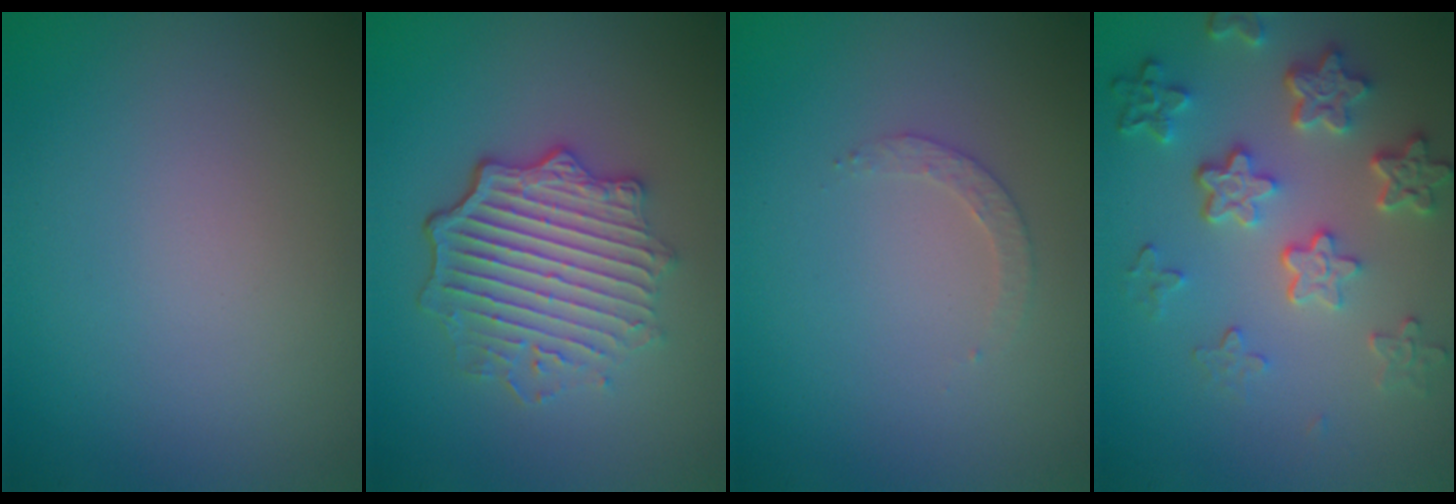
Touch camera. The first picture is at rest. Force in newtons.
{"total": 5.7, "press": 4.4, "slide": 3.5}
{"total": 1.2, "press": 1.2, "slide": 0.3}
{"total": 6.0, "press": 4.4, "slide": 4.0}